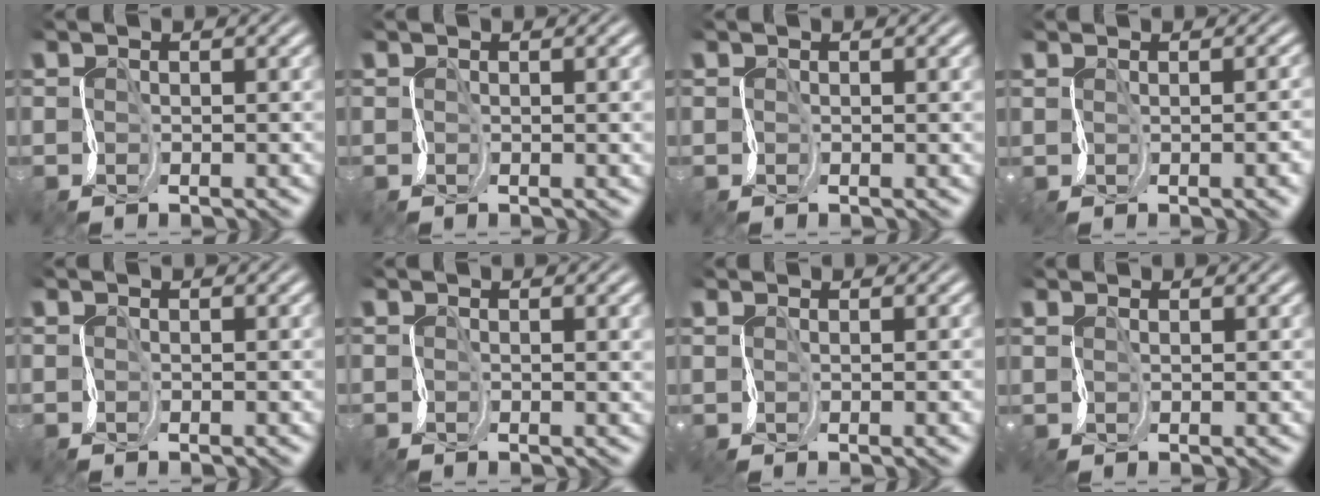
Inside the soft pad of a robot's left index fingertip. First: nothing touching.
{"total": 2.3, "force": [0.7, 0.9, 2.0], "torque": [-0.020, 0.005, -0.001]}
{"total": 1.3, "force": [0.5, 0.5, 1.1], "torque": [-0.009, 0.002, -0.002]}
{"total": 5.1, "force": [-0.4, 2.4, 4.5], "torque": [-0.015, 0.011, -0.002]}
{"total": 0.0}
{"total": 2.0, "force": [0.9, 0.6, 1.7], "torque": [-0.028, 0.006, 0.006]}
{"total": 2.6, "force": [0.3, 1.1, 2.3], "torque": [-0.016, 0.005, 0.009]}
{"total": 1.1, "force": [1.0, 0.2, 0.4], "torque": [-0.010, 0.003, 0.019]}